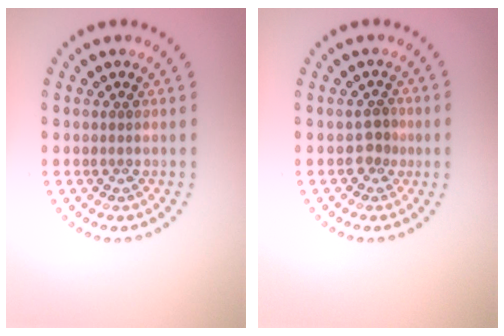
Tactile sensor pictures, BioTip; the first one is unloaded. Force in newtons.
{"total": 1.3, "press": 1.0, "slide": 0.7}